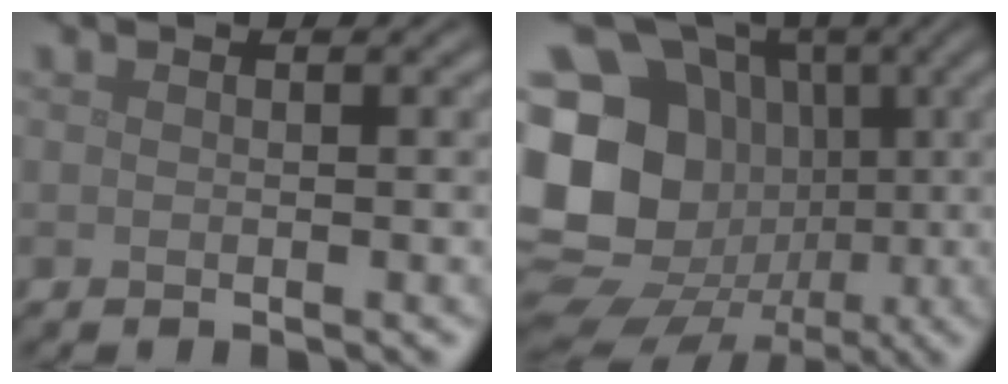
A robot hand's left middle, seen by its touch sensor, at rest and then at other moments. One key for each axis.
{"total": 23.0, "fx": -2.6, "fy": 20.9, "fz": 9.1, "tx": -0.188, "ty": 0.022, "tz": -0.075}